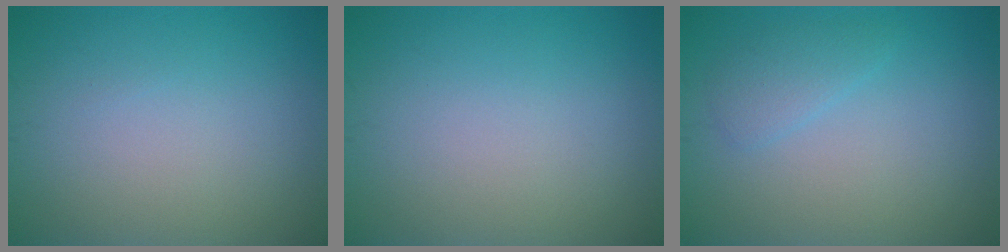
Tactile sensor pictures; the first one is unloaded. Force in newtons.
{"total": 0.0}
{"total": 1.6, "press": 1.6, "slide": 0.2}